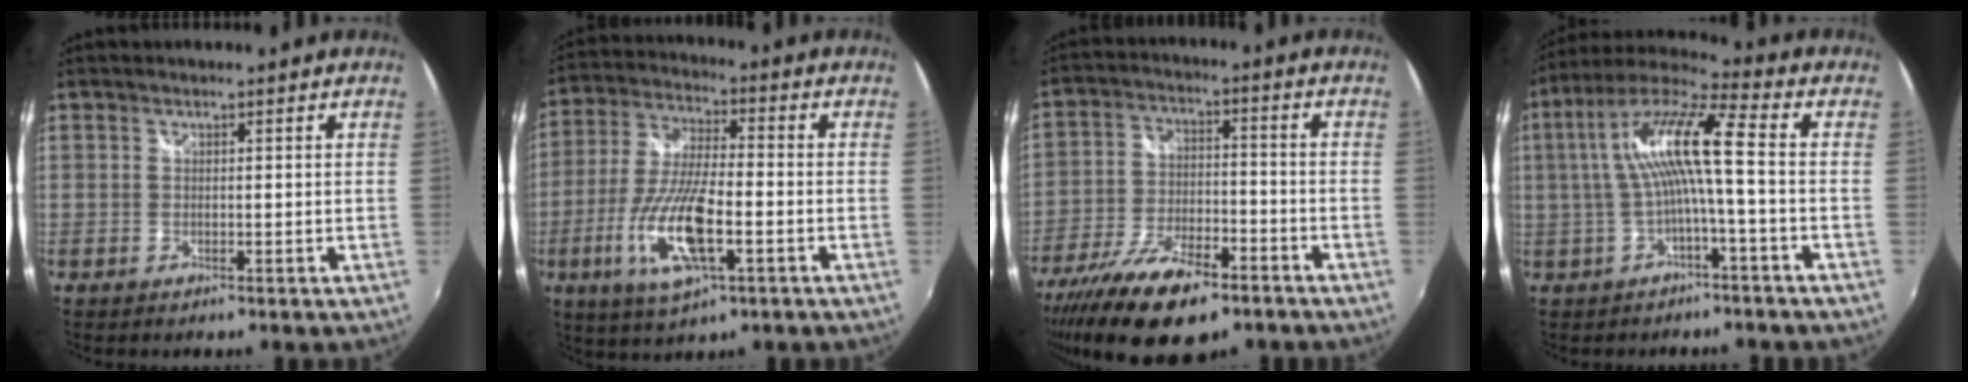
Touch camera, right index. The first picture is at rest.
{"total": 15.1, "force": [-5.2, 4.6, 13.4], "torque": [-0.286, -0.017, -0.097]}
{"total": 18.0, "force": [-12.1, 7.4, 11.2], "torque": [-0.234, -0.038, -0.208]}
{"total": 12.1, "force": [-0.7, 1.1, 12.0], "torque": [-0.237, 0.020, -0.010]}